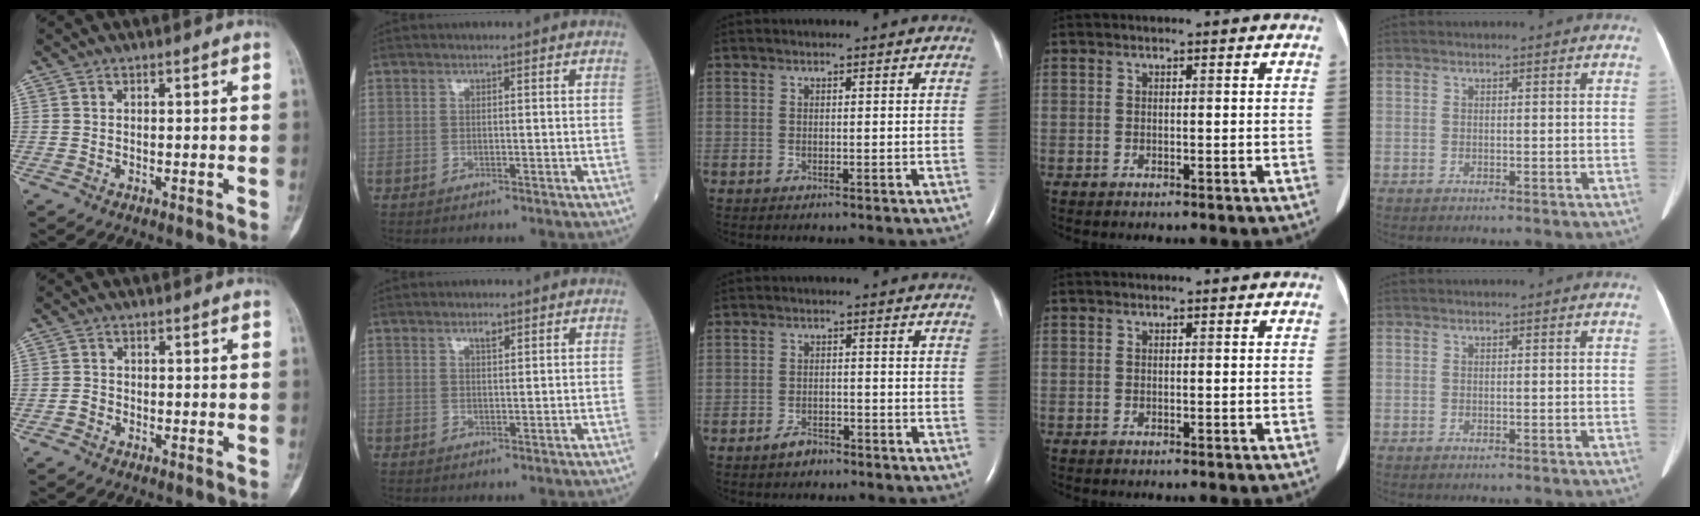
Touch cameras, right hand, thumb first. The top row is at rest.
{"thumb": {"total": 1.2, "force": [-0.7, 0.9, 0.4], "torque": [-0.006, 0.004, -0.018]}, "index": {"total": 1.4, "force": [1.0, 0.5, 1.0], "torque": [-0.017, -0.001, 0.017]}, "middle": {"total": 2.4, "force": [-2.0, 1.1, 0.9], "torque": [-0.023, 0.001, -0.030]}}